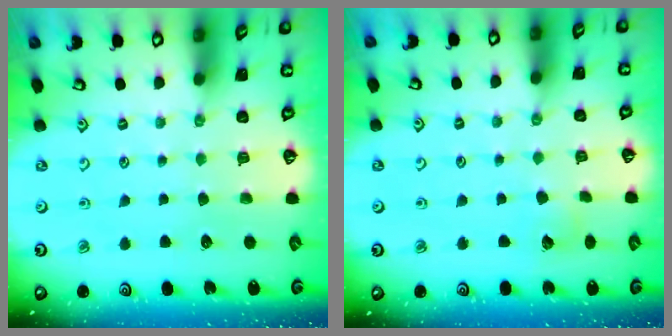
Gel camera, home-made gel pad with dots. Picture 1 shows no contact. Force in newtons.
{"total": 2.5, "press": 2.5, "slide": 0.3}